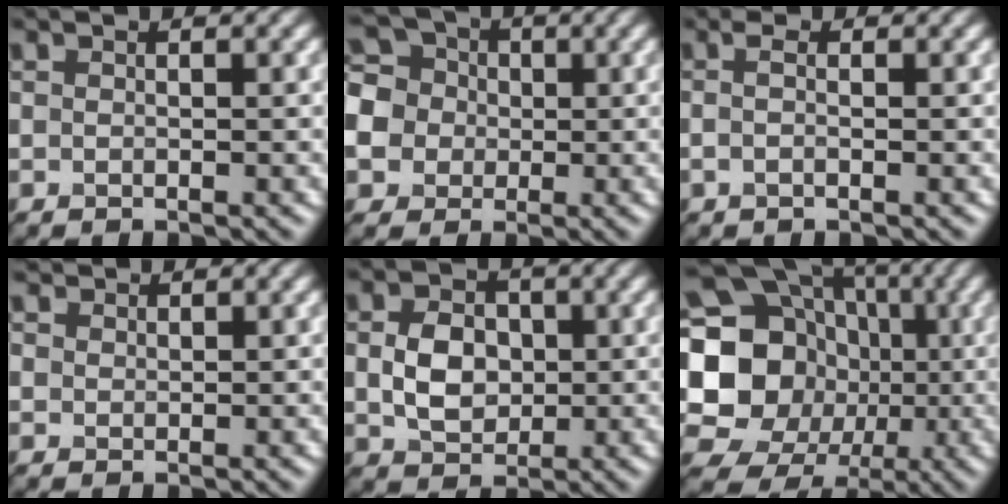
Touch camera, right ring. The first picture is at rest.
{"total": 9.2, "force": [-1.4, 8.3, 3.5], "torque": [-0.097, 0.007, -0.054]}
{"total": 1.1, "force": [0.0, 0.4, 1.0], "torque": [-0.023, -0.002, -0.008]}
{"total": 1.5, "force": [1.1, 0.9, 0.3], "torque": [-0.011, -0.003, 0.021]}
{"total": 4.1, "force": [0.2, 3.1, 2.7], "torque": [-0.056, -0.001, 0.000]}
{"total": 20.7, "force": [-0.2, 18.6, 9.0], "torque": [-0.175, 0.018, -0.049]}